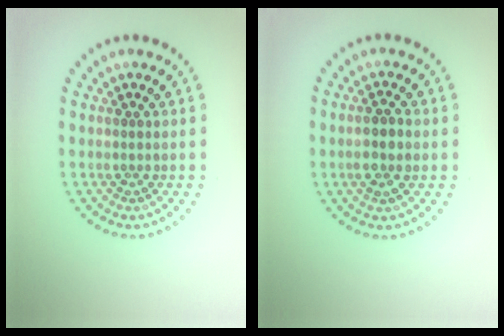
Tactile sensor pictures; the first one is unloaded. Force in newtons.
{"total": 2.1, "press": 2.0, "slide": 0.6}